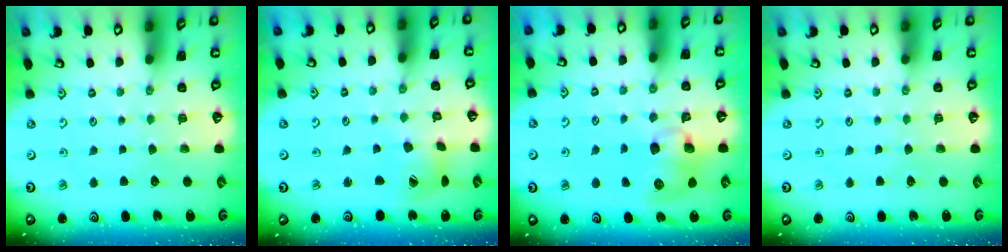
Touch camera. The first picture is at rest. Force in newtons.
{"total": 7.3, "press": 7.2, "slide": 0.8}
{"total": 9.2, "press": 9.1, "slide": 1.1}
{"total": 0.0}